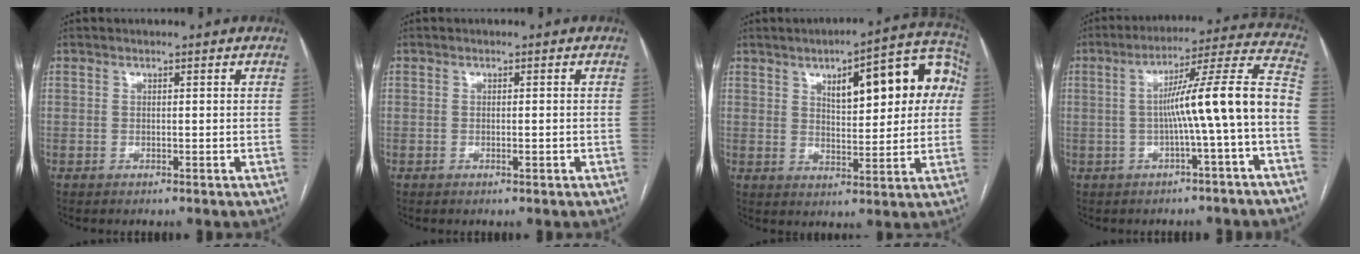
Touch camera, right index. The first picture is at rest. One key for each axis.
{"total": 0.7, "fx": -0.3, "fy": 0.2, "fz": 0.6, "tx": -0.012, "ty": -0.001, "tz": -0.002}
{"total": 15.6, "fx": 4.4, "fy": 5.2, "fz": 14.1, "tx": -0.173, "ty": 0.035, "tz": 0.058}
{"total": 13.0, "fx": -2.5, "fy": -1.1, "fz": 12.7, "tx": -0.180, "ty": 0.031, "tz": -0.040}